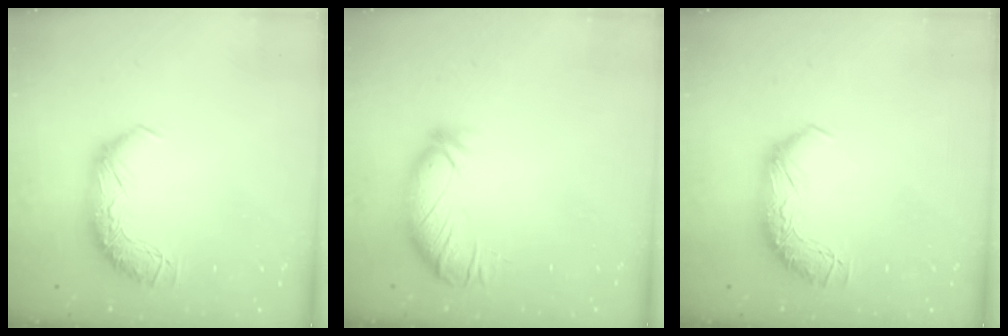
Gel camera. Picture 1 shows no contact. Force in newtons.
{"total": 2.9, "press": 2.8, "slide": 0.8}
{"total": 0.0}